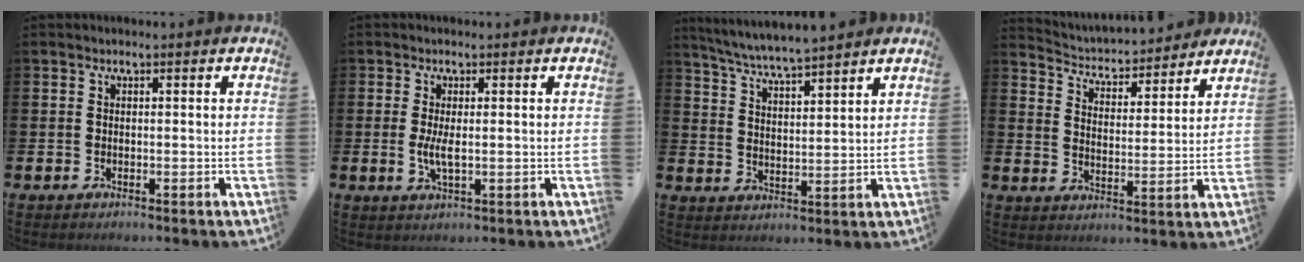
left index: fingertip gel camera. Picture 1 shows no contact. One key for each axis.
{"total": 2.7, "fx": 0.1, "fy": 0.8, "fz": 2.6, "tx": -0.048, "ty": 0.000, "tz": 0.001}
{"total": 5.4, "fx": 5.3, "fy": -0.3, "fz": 1.0, "tx": -0.040, "ty": -0.035, "tz": 0.094}
{"total": 4.3, "fx": 4.2, "fy": 1.1, "fz": 0.2, "tx": -0.032, "ty": -0.042, "tz": 0.067}